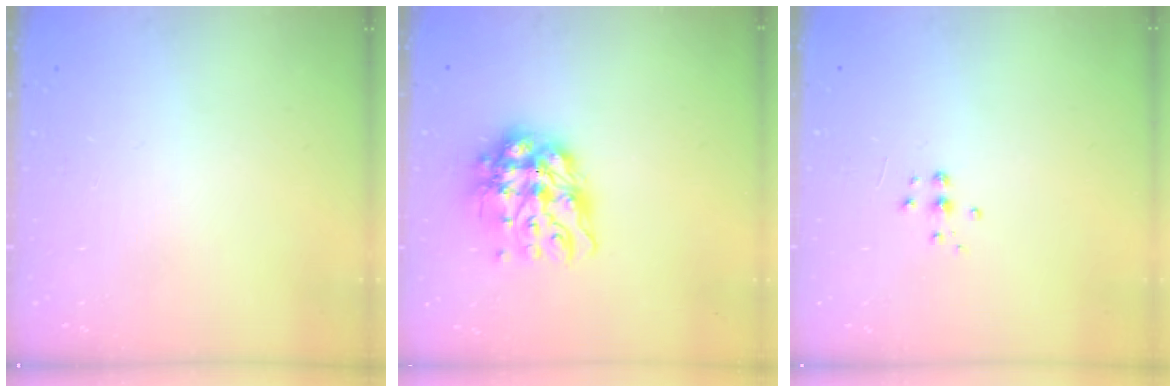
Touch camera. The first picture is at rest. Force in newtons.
{"total": 12.3, "press": 12.2, "slide": 1.0}
{"total": 4.8, "press": 4.7, "slide": 0.4}